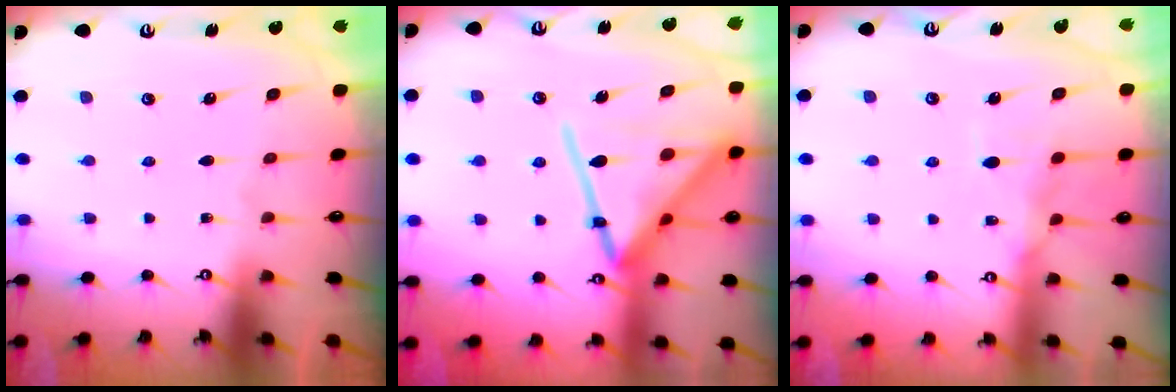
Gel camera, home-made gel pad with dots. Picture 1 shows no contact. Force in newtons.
{"total": 19.5, "press": 19.4, "slide": 1.7}
{"total": 9.4, "press": 9.3, "slide": 0.8}